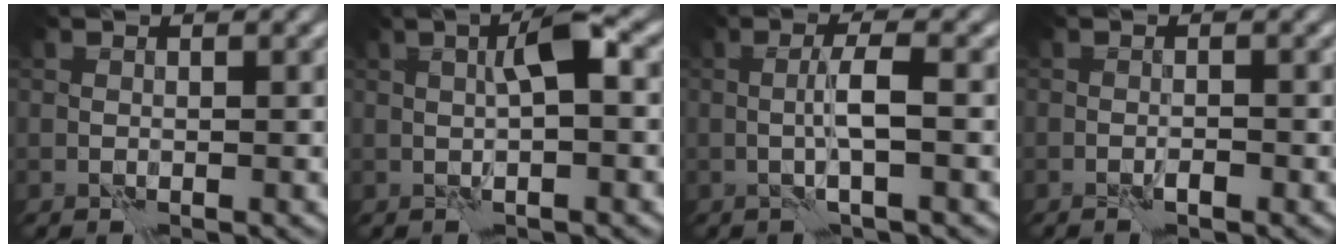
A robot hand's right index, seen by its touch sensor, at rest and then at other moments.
{"total": 3.0, "force": [0.6, 0.1, 3.0], "torque": [-0.054, 0.012, 0.008]}
{"total": 2.5, "force": [0.0, -0.1, 2.5], "torque": [-0.046, 0.007, -0.004]}
{"total": 0.6, "force": [-0.3, 0.0, 0.5], "torque": [-0.008, 0.002, -0.007]}